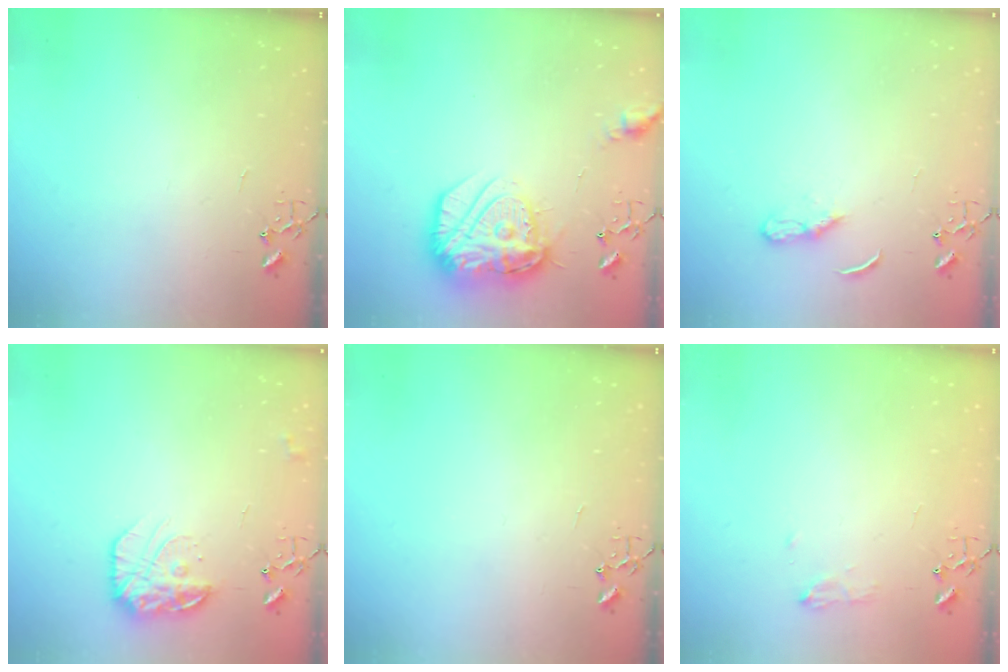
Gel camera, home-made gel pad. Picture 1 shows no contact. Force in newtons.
{"total": 19.7, "press": 19.7, "slide": 1.5}
{"total": 5.3, "press": 5.2, "slide": 0.7}
{"total": 14.9, "press": 14.9, "slide": 0.7}
{"total": 0.0}
{"total": 8.1, "press": 8.1, "slide": 1.0}